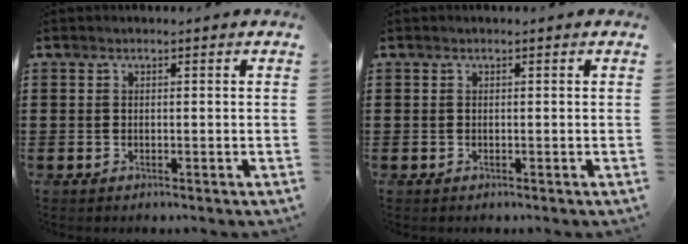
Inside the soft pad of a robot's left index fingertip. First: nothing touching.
{"total": 0.0}